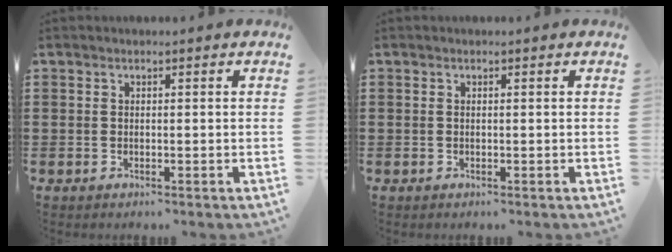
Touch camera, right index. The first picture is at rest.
{"total": 0.0}